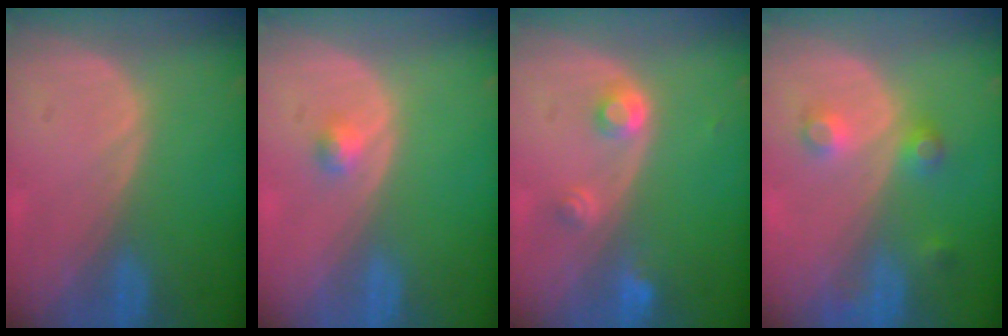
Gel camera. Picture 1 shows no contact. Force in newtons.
{"total": 1.7, "press": 1.4, "slide": 0.8}
{"total": 2.9, "press": 2.9, "slide": 0.5}
{"total": 3.8, "press": 3.5, "slide": 1.6}